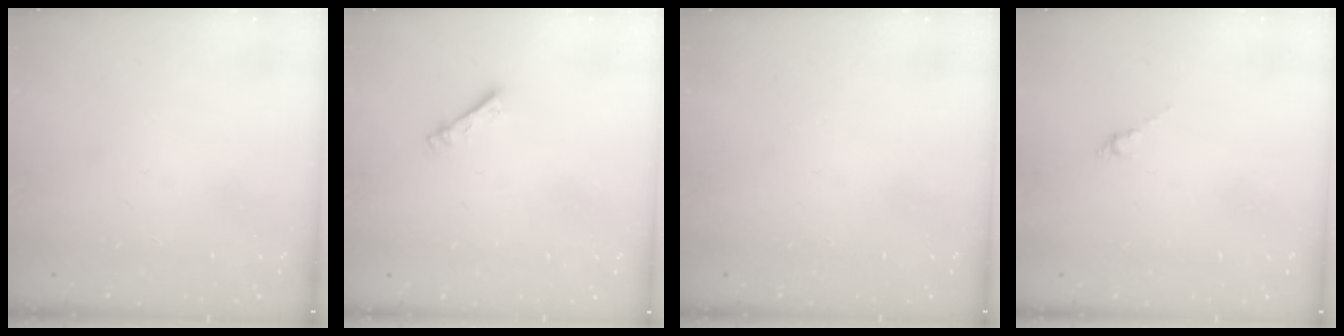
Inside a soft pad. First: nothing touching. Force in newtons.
{"total": 2.7, "press": 2.7, "slide": 0.4}
{"total": 0.0}
{"total": 0.0}